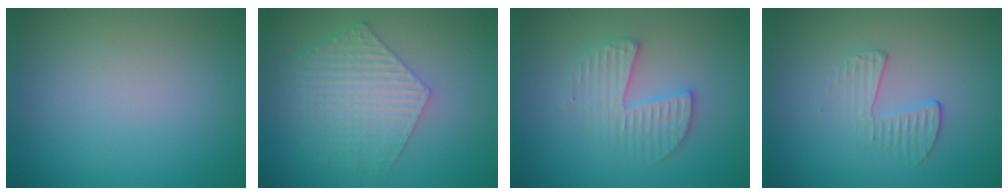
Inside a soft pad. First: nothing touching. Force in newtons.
{"total": 5.8, "press": 4.3, "slide": 3.8}
{"total": 3.1, "press": 3.0, "slide": 0.5}
{"total": 1.9, "press": 0.7, "slide": 1.8}